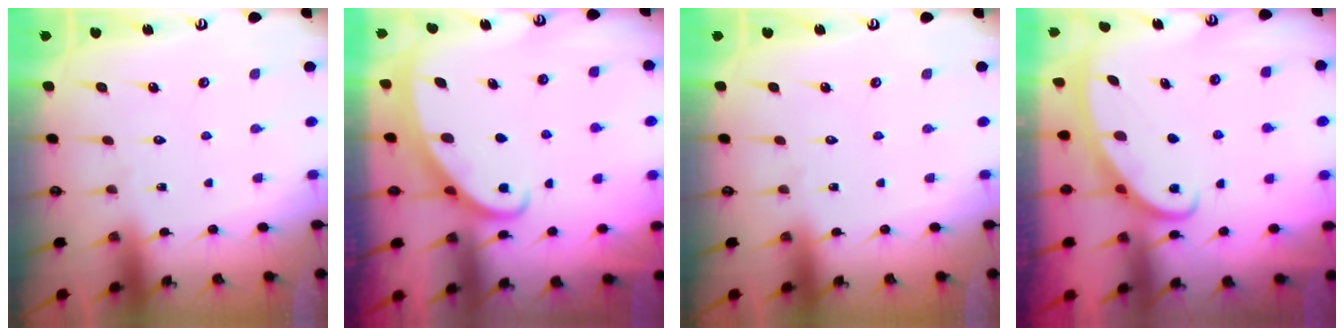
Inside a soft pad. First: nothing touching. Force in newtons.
{"total": 2.3, "press": 2.3, "slide": 0.2}
{"total": 0.0}
{"total": 2.6, "press": 2.6, "slide": 0.5}